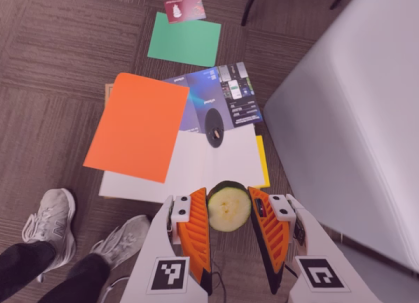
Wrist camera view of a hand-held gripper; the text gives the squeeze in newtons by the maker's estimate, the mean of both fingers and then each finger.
{"total": 9.0, "left": 9.5, "right": 8.4}